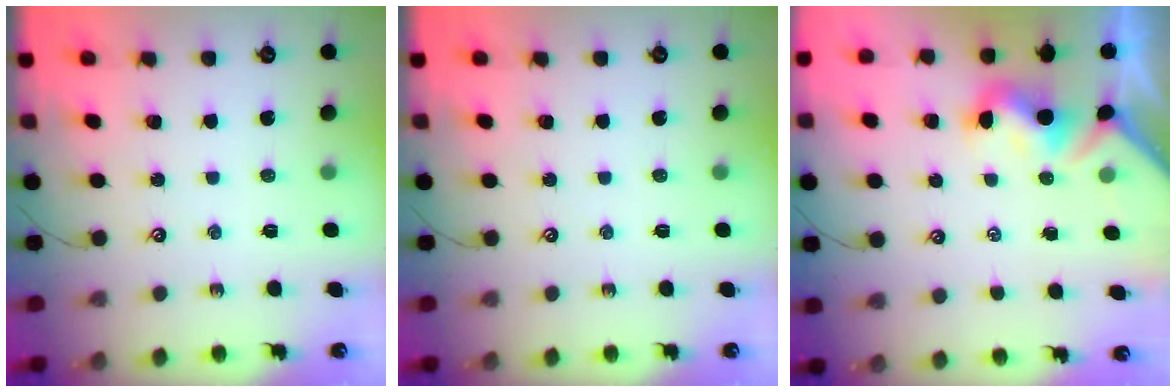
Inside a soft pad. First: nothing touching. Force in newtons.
{"total": 0.0}
{"total": 1.5, "press": 1.3, "slide": 0.7}